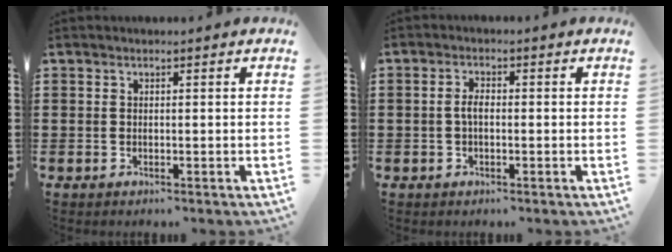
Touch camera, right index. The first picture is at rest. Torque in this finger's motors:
{"motor_torque": [0.52, -0.45, 0.27, 0.07]}